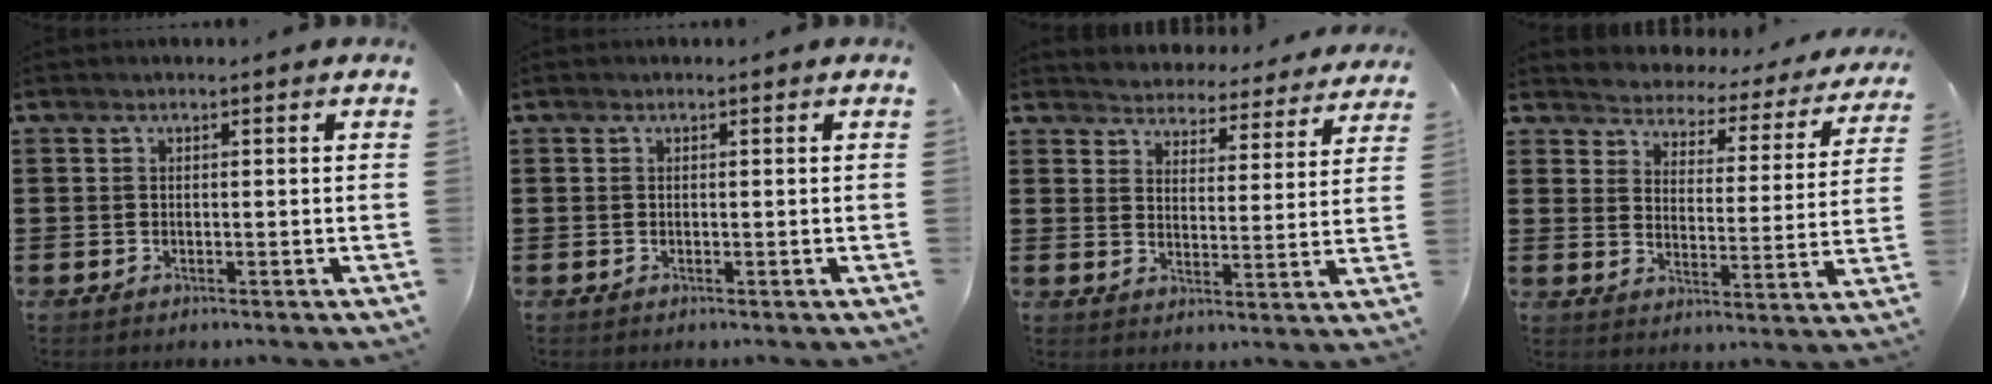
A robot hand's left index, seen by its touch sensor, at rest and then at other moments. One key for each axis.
{"total": 0.0}
{"total": 4.4, "fx": 4.4, "fy": -0.1, "fz": -0.6, "tx": -0.008, "ty": -0.041, "tz": 0.072}
{"total": 2.7, "fx": 2.6, "fy": 0.5, "fz": -0.6, "tx": -0.013, "ty": -0.030, "tz": 0.035}